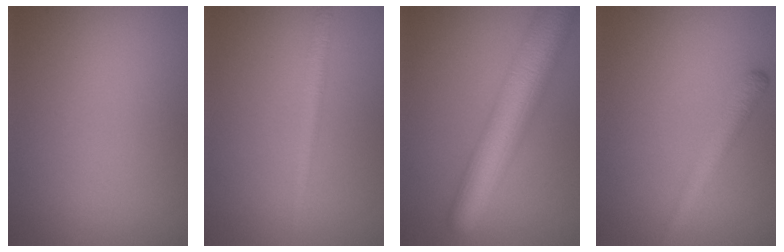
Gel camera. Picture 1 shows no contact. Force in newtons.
{"total": 1.7, "press": 1.7, "slide": 0.1}
{"total": 9.3, "press": 9.3, "slide": 0.6}
{"total": 2.3, "press": 2.3, "slide": 0.0}